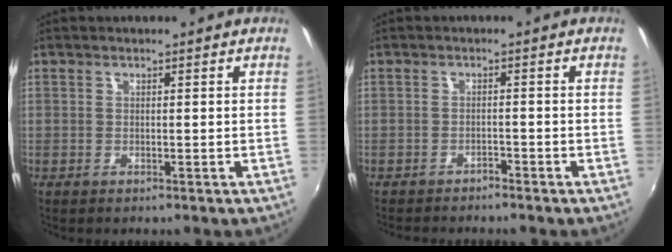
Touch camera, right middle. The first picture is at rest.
{"total": 2.8, "force": [-2.7, 0.3, 0.5], "torque": [-0.018, -0.014, -0.045]}